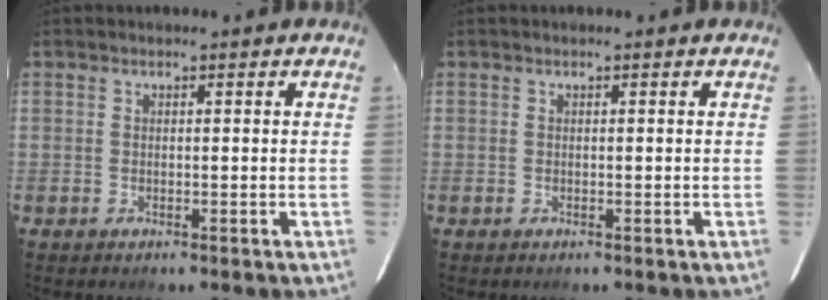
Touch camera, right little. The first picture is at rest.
{"total": 0.0}